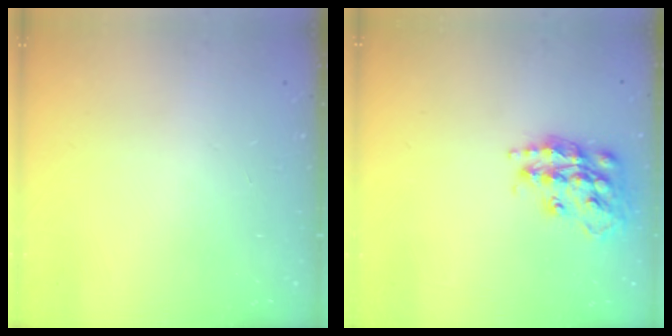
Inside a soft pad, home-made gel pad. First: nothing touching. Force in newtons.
{"total": 17.0, "press": 16.9, "slide": 1.2}